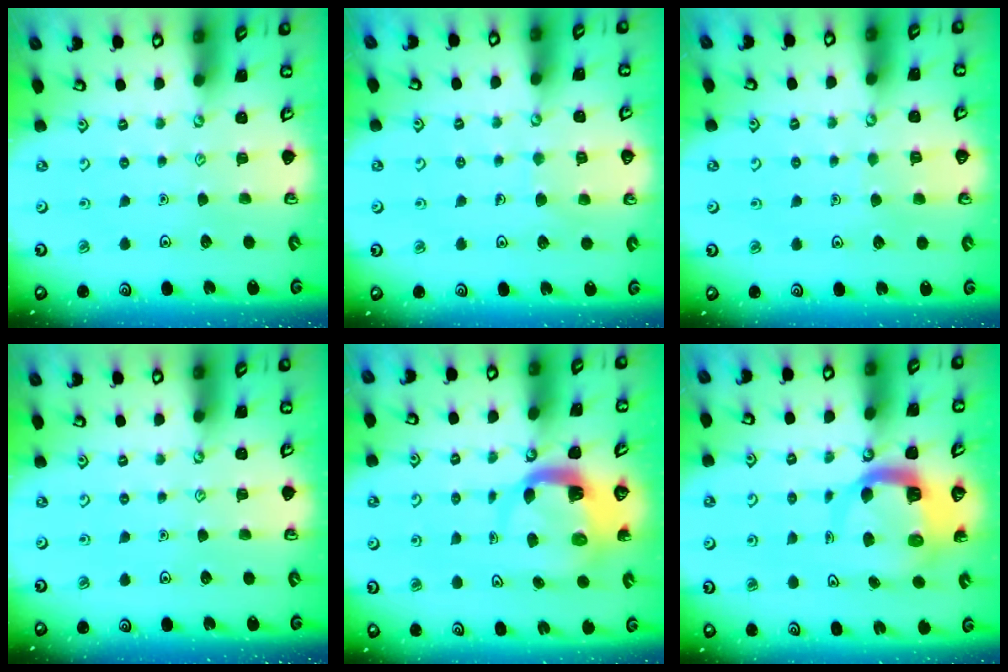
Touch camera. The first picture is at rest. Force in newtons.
{"total": 5.3, "press": 5.2, "slide": 0.4}
{"total": 3.5, "press": 3.5, "slide": 0.2}
{"total": 0.0}
{"total": 5.6, "press": 5.5, "slide": 0.9}
{"total": 8.0, "press": 7.9, "slide": 1.0}